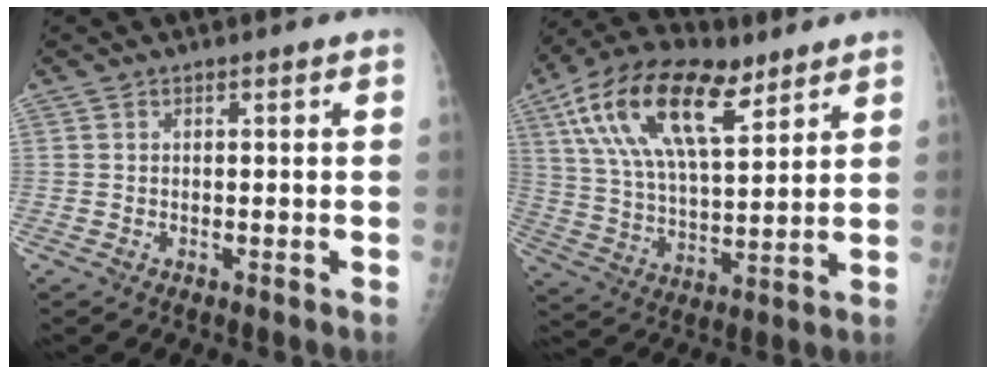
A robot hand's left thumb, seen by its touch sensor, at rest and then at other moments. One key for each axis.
{"total": 21.0, "fx": 10.6, "fy": 9.6, "fz": 15.4, "tx": -0.268, "ty": -0.016, "tz": 0.192}